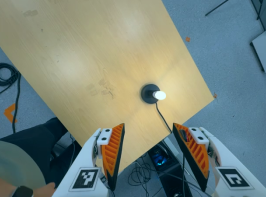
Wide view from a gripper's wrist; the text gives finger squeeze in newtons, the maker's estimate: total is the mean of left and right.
{"total": 0.0}